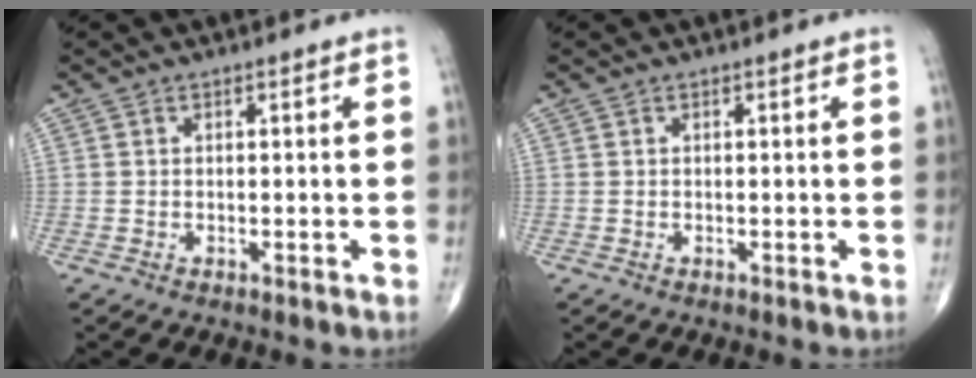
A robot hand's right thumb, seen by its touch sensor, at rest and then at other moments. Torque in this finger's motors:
{"motor_torque": [0.00, 0.00, -0.07, 0.07, 0.00]}